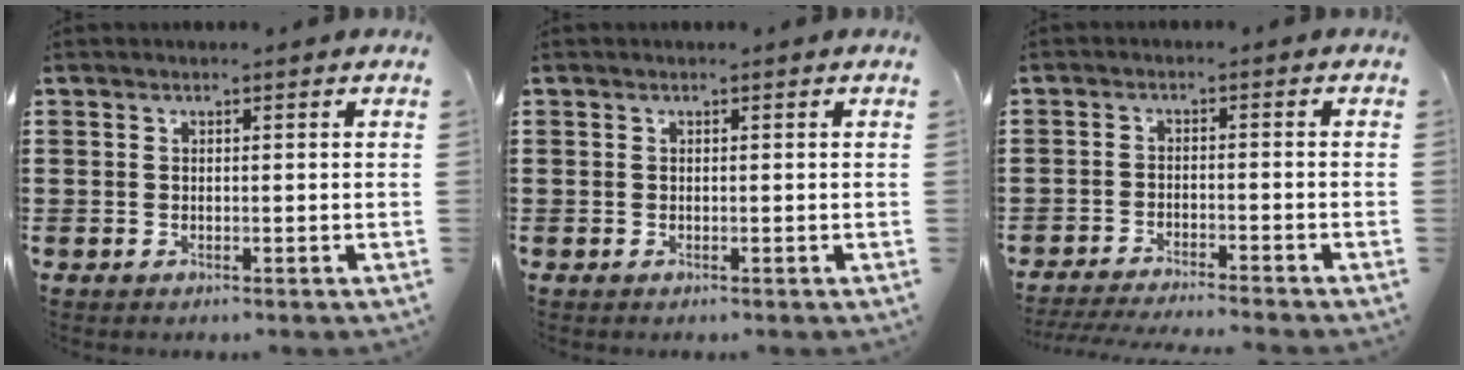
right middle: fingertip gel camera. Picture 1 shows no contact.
{"total": 0.0}
{"total": 3.2, "force": [-3.2, -0.3, 0.6], "torque": [-0.020, -0.007, -0.067]}